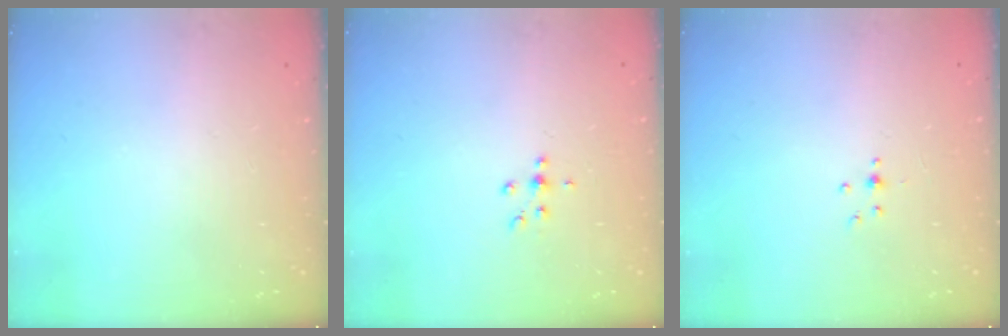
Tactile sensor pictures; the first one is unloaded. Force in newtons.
{"total": 4.4, "press": 4.3, "slide": 1.0}
{"total": 2.5, "press": 2.3, "slide": 1.0}